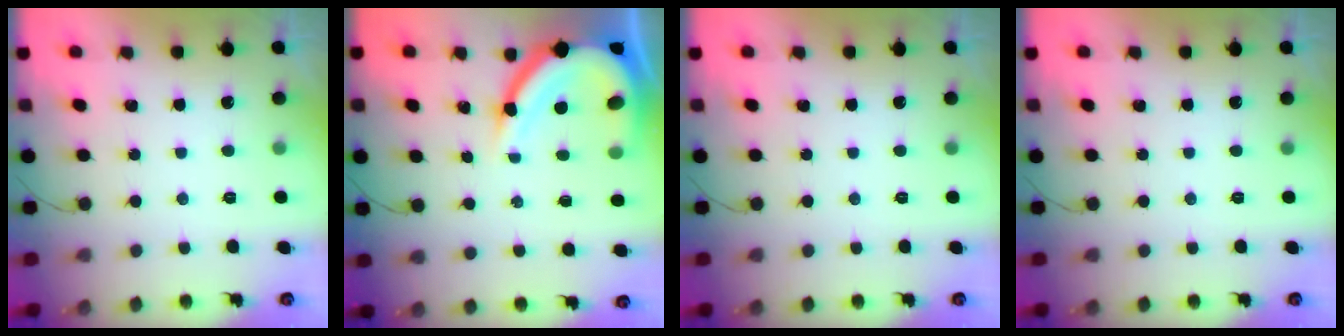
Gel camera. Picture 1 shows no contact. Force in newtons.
{"total": 14.8, "press": 14.7, "slide": 1.4}
{"total": 0.0}
{"total": 0.0}